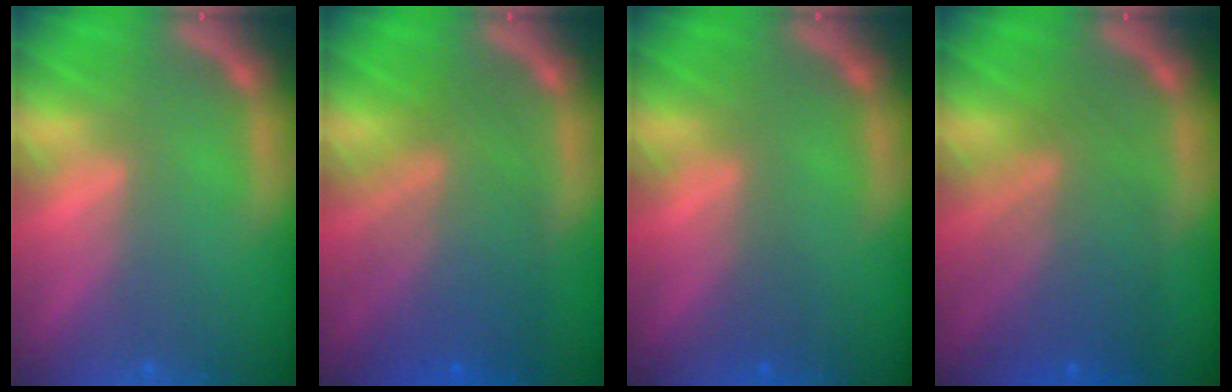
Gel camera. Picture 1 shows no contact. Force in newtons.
{"total": 8.0}
{"total": 0.9}
{"total": 7.1}